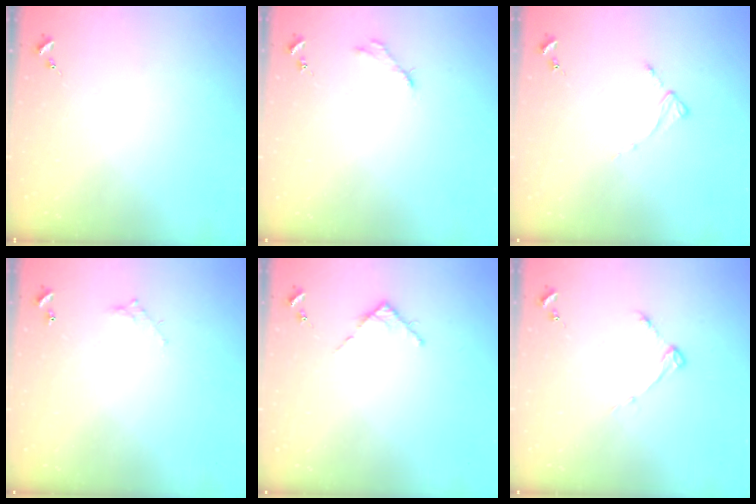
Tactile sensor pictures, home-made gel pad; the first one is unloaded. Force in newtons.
{"total": 2.8, "press": 2.8, "slide": 0.4}
{"total": 1.9, "press": 1.8, "slide": 0.3}
{"total": 3.5, "press": 3.5, "slide": 0.2}
{"total": 3.7, "press": 3.7, "slide": 0.5}
{"total": 3.7, "press": 3.7, "slide": 0.5}